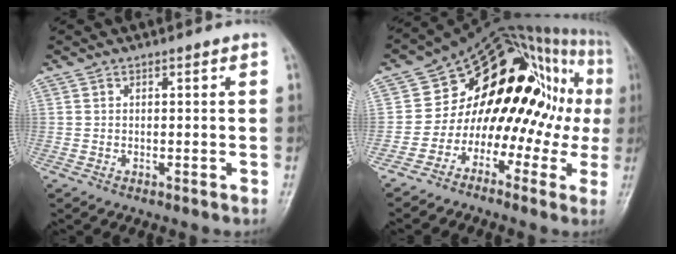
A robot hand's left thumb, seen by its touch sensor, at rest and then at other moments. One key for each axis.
{"total": 22.3, "fx": -0.3, "fy": 14.4, "fz": 17.0, "tx": -0.165, "ty": 0.096, "tz": -0.009}